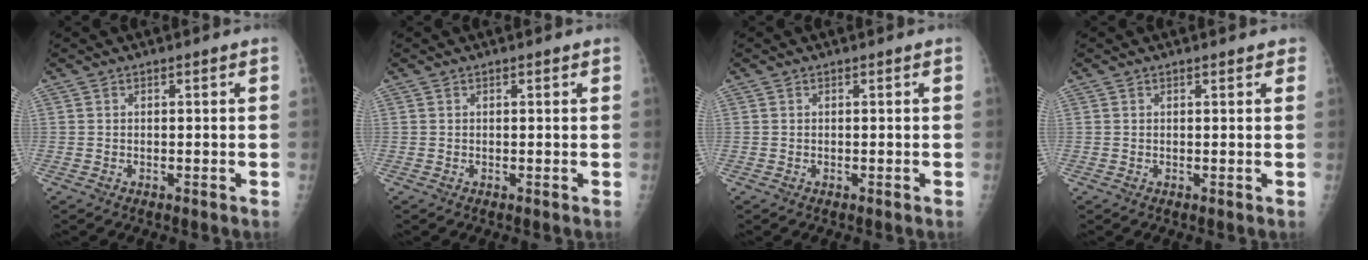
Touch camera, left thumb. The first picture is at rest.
{"total": 0.5, "force": [0.3, 0.2, 0.4], "torque": [-0.006, -0.001, 0.004]}
{"total": 0.0}
{"total": 1.4, "force": [1.1, 0.5, 0.8], "torque": [-0.005, 0.000, 0.010]}